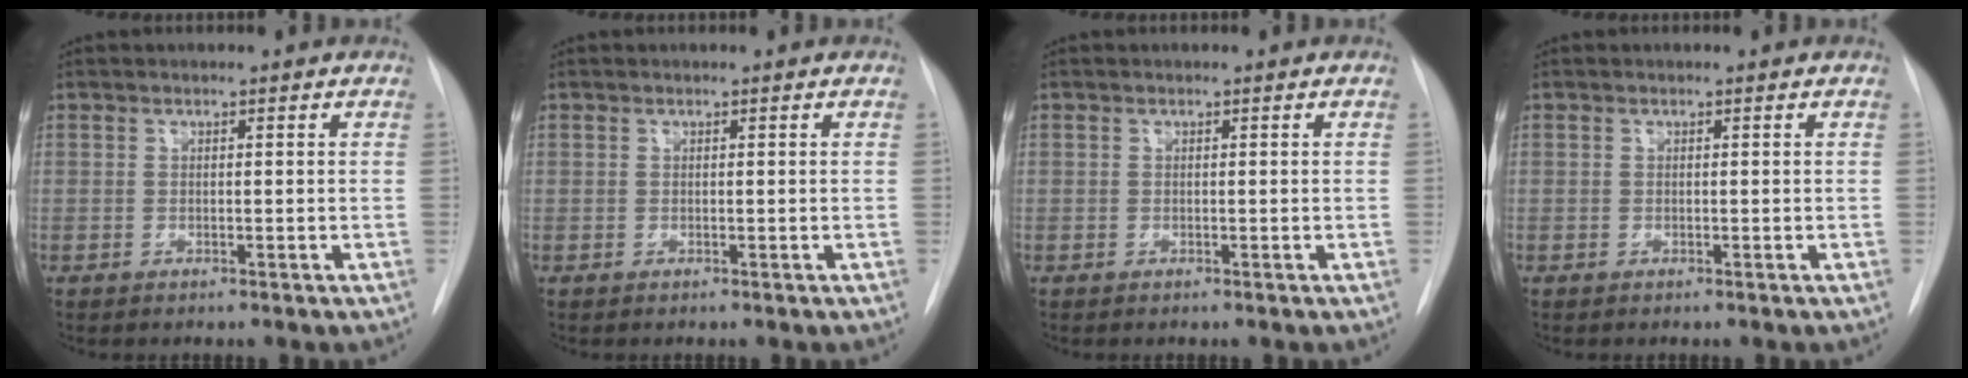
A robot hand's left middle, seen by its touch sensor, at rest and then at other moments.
{"total": 0.0}
{"total": 0.0}
{"total": 0.0}